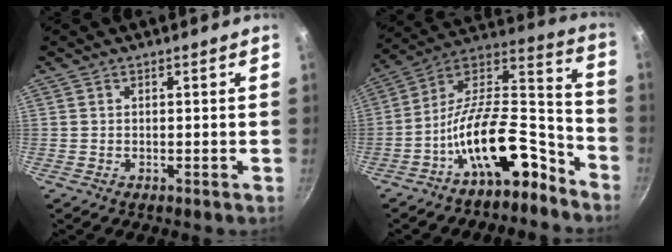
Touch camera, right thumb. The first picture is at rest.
{"total": 17.8, "force": [-10.6, 7.6, 12.0], "torque": [-0.153, 0.117, -0.187]}